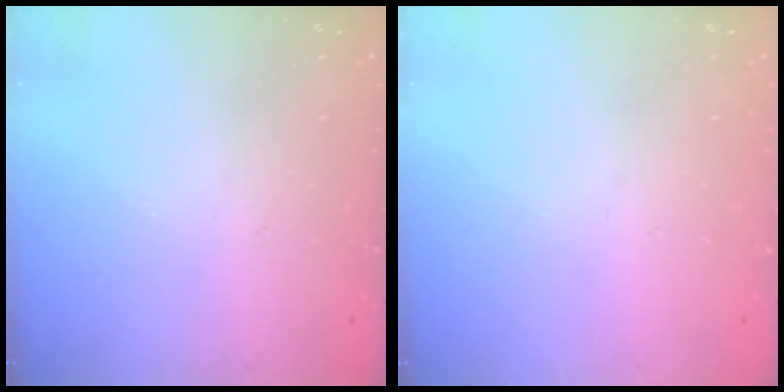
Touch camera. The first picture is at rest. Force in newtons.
{"total": 0.0}